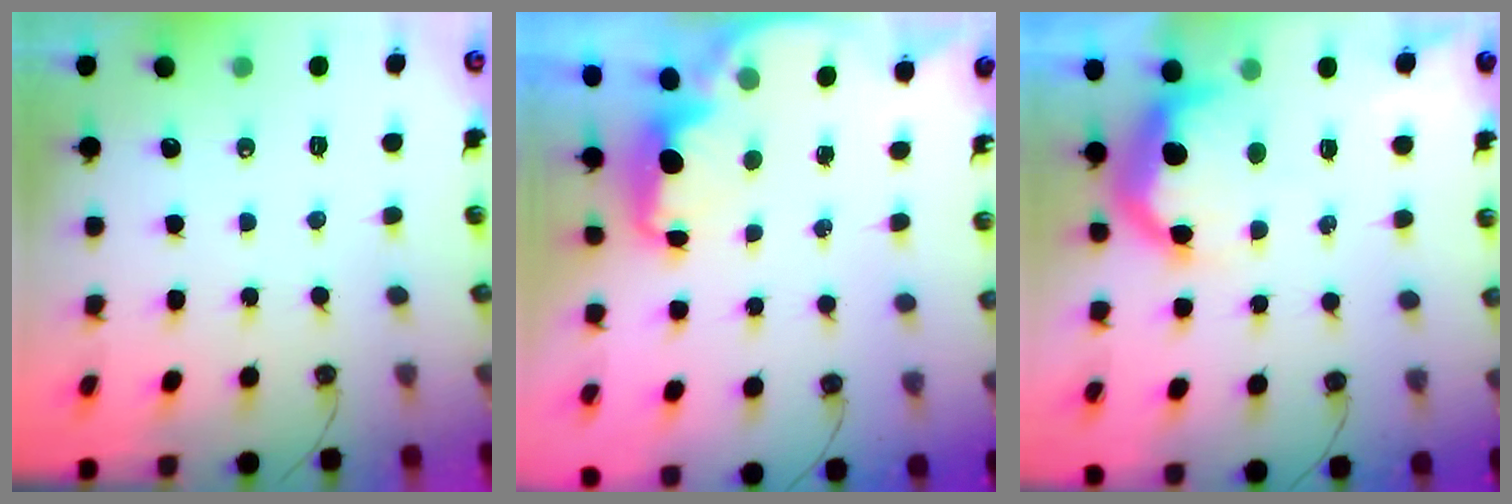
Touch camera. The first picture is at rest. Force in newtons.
{"total": 2.4, "press": 2.3, "slide": 0.8}
{"total": 15.9, "press": 15.9, "slide": 1.1}